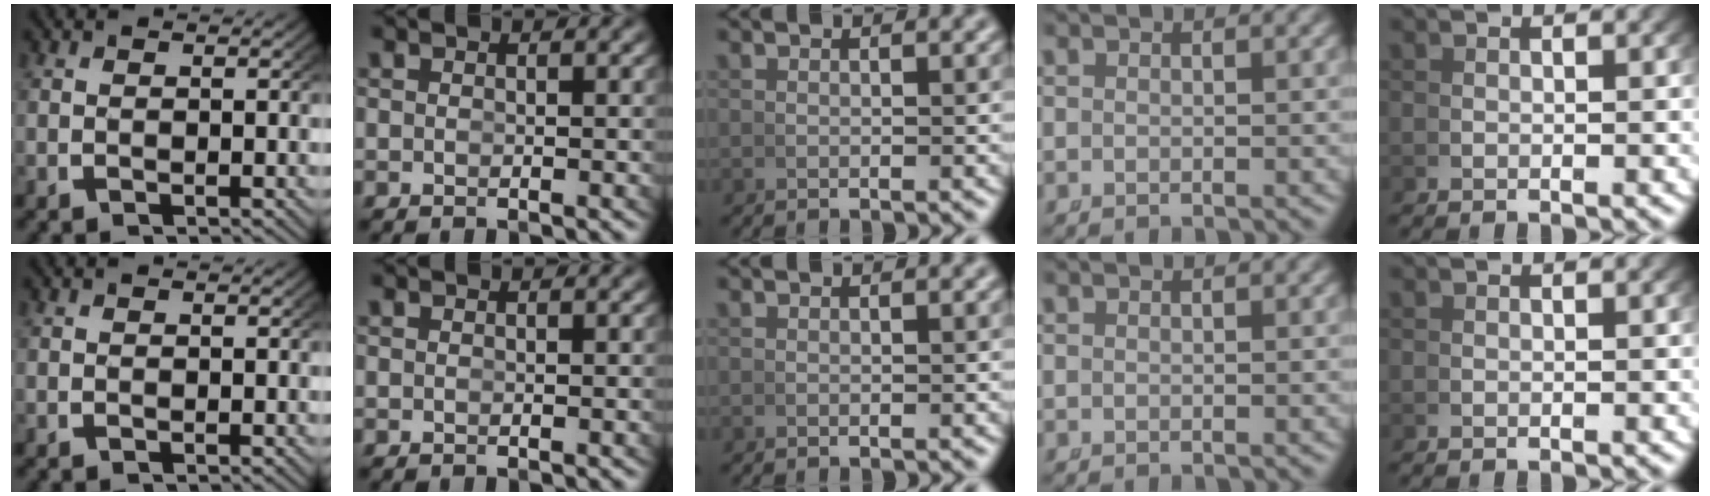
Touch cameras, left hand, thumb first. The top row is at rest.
{}